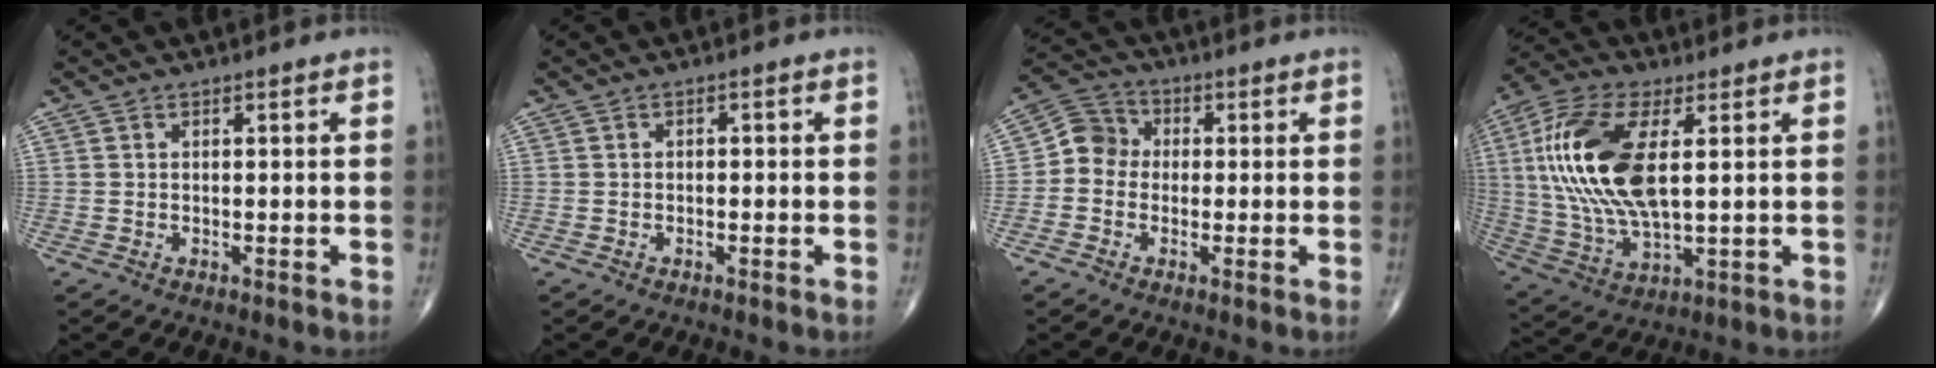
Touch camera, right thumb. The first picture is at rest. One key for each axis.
{"total": 0.7, "fx": -0.3, "fy": 0.5, "fz": 0.4, "tx": 0.005, "ty": 0.003, "tz": -0.010}
{"total": 5.9, "fx": -0.6, "fy": 5.3, "fz": 2.6, "tx": -0.025, "ty": 0.022, "tz": -0.028}
{"total": 19.4, "fx": 3.4, "fy": 8.7, "fz": 17.0, "tx": -0.363, "ty": -0.005, "tz": 0.063}